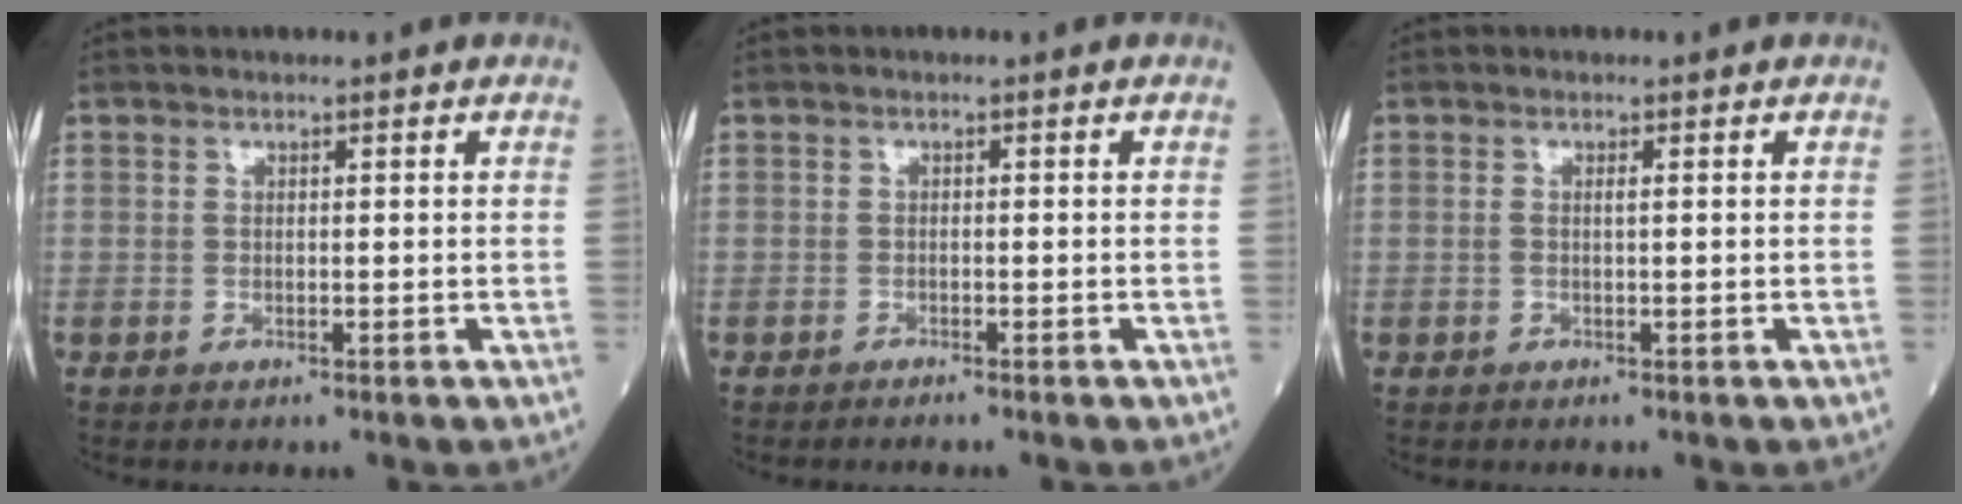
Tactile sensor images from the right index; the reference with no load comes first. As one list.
[{"total": 1.5, "force": [-1.3, 0.0, 0.6], "torque": [-0.009, 0.000, -0.015]}, {"total": 0.7, "force": [0.1, 0.0, 0.7], "torque": [-0.017, -0.001, -0.001]}]